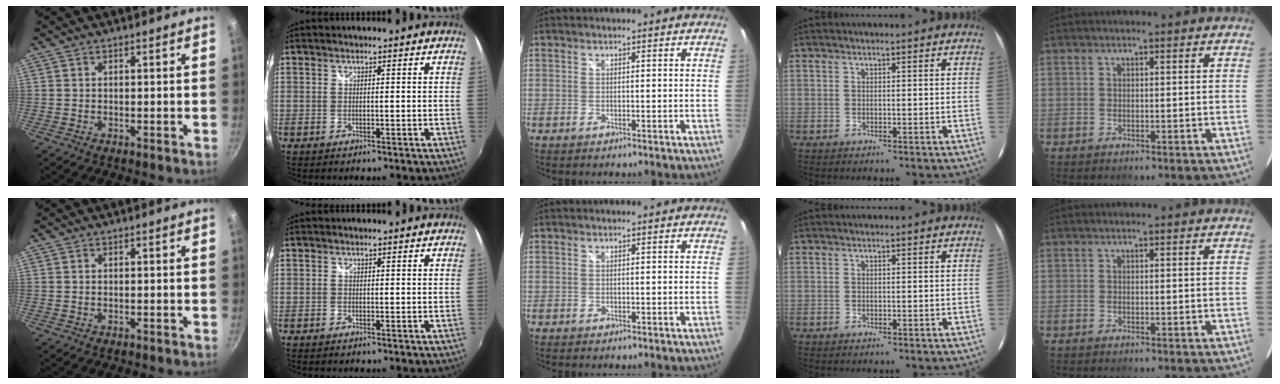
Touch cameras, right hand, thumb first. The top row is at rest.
{}